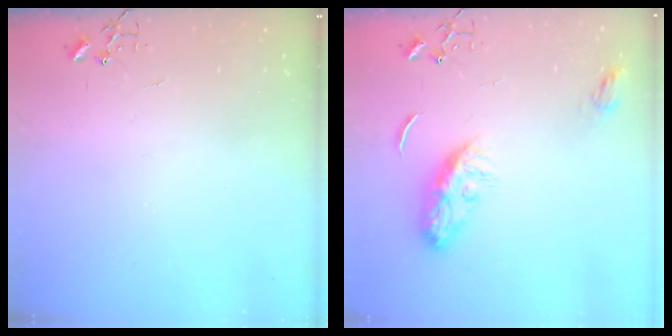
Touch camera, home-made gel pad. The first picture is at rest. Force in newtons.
{"total": 10.6, "press": 10.5, "slide": 0.7}